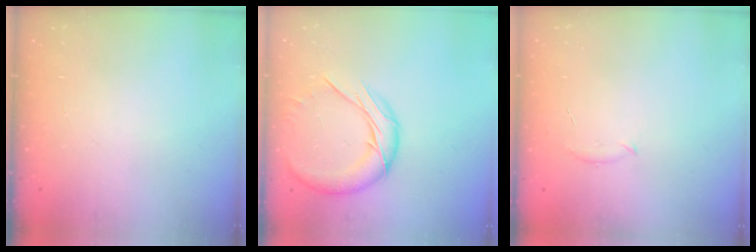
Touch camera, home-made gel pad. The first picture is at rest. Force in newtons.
{"total": 13.3, "press": 13.2, "slide": 1.0}
{"total": 5.5, "press": 5.2, "slide": 1.5}